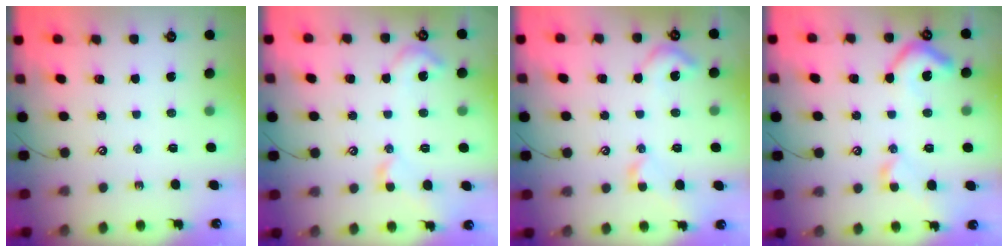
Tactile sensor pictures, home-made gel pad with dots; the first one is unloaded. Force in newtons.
{"total": 4.2, "press": 4.1, "slide": 0.9}
{"total": 6.2, "press": 6.1, "slide": 0.8}
{"total": 7.7, "press": 7.6, "slide": 1.2}